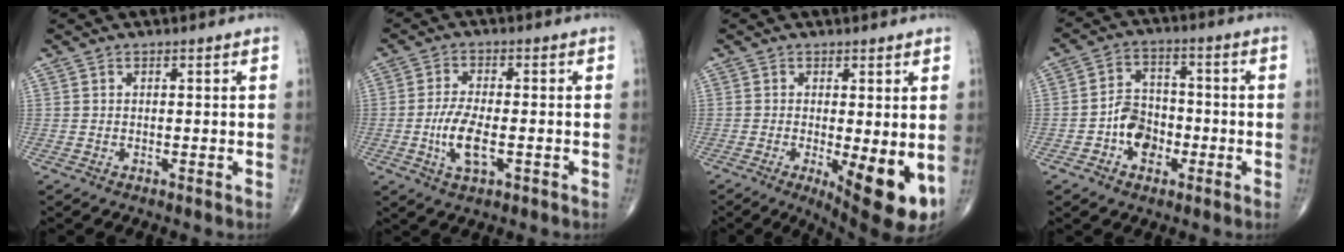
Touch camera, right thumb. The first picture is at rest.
{"total": 7.2, "force": [-1.8, 3.0, 6.3], "torque": [-0.130, 0.003, -0.032]}
{"total": 10.6, "force": [-2.5, 3.2, 9.8], "torque": [-0.136, -0.024, -0.027]}
{"total": 8.0, "force": [-2.6, 6.0, 4.6], "torque": [-0.046, 0.030, -0.052]}